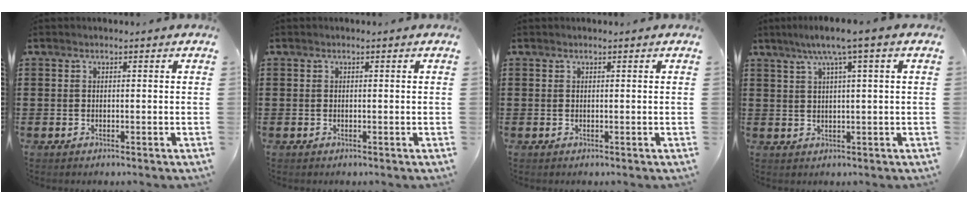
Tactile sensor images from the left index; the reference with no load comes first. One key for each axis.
{"total": 0.0}
{"total": 0.0}
{"total": 4.5, "fx": 1.9, "fy": -0.4, "fz": 4.1, "tx": -0.083, "ty": 0.000, "tz": 0.028}